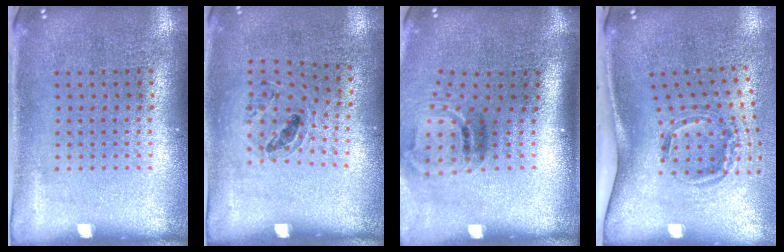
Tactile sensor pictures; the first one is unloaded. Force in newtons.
{"total": 1.0, "press": 0.8, "slide": 0.5}
{"total": 1.9, "press": 1.2, "slide": 1.5}
{"total": 2.0, "press": 1.2, "slide": 1.6}